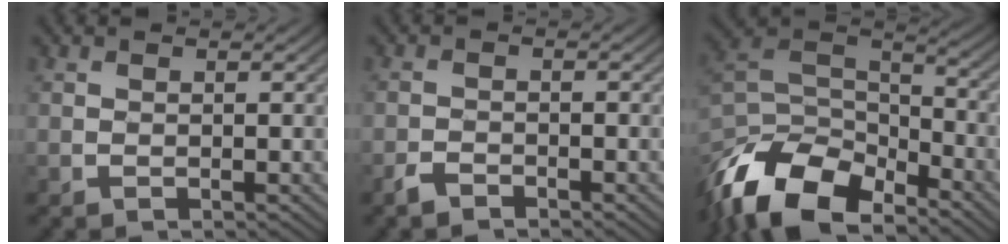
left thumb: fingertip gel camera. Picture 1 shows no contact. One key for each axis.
{"total": 1.9, "fx": -1.6, "fy": 0.6, "fz": 0.8, "tx": -0.016, "ty": 0.000, "tz": -0.036}
{"total": 15.8, "fx": -10.6, "fy": 7.4, "fz": 9.0, "tx": -0.234, "ty": -0.017, "tz": -0.189}